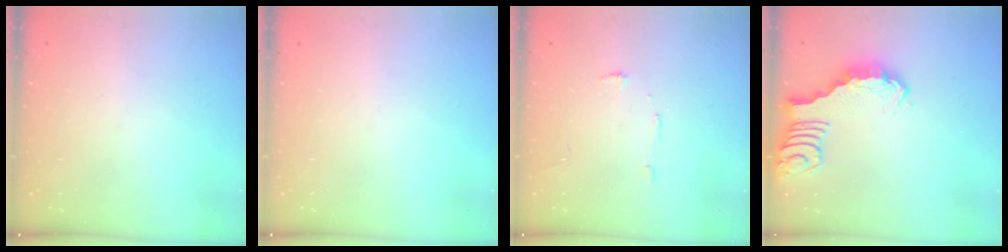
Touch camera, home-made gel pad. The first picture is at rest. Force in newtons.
{"total": 0.0}
{"total": 4.7, "press": 4.7, "slide": 0.3}
{"total": 2.8, "press": 2.7, "slide": 0.4}